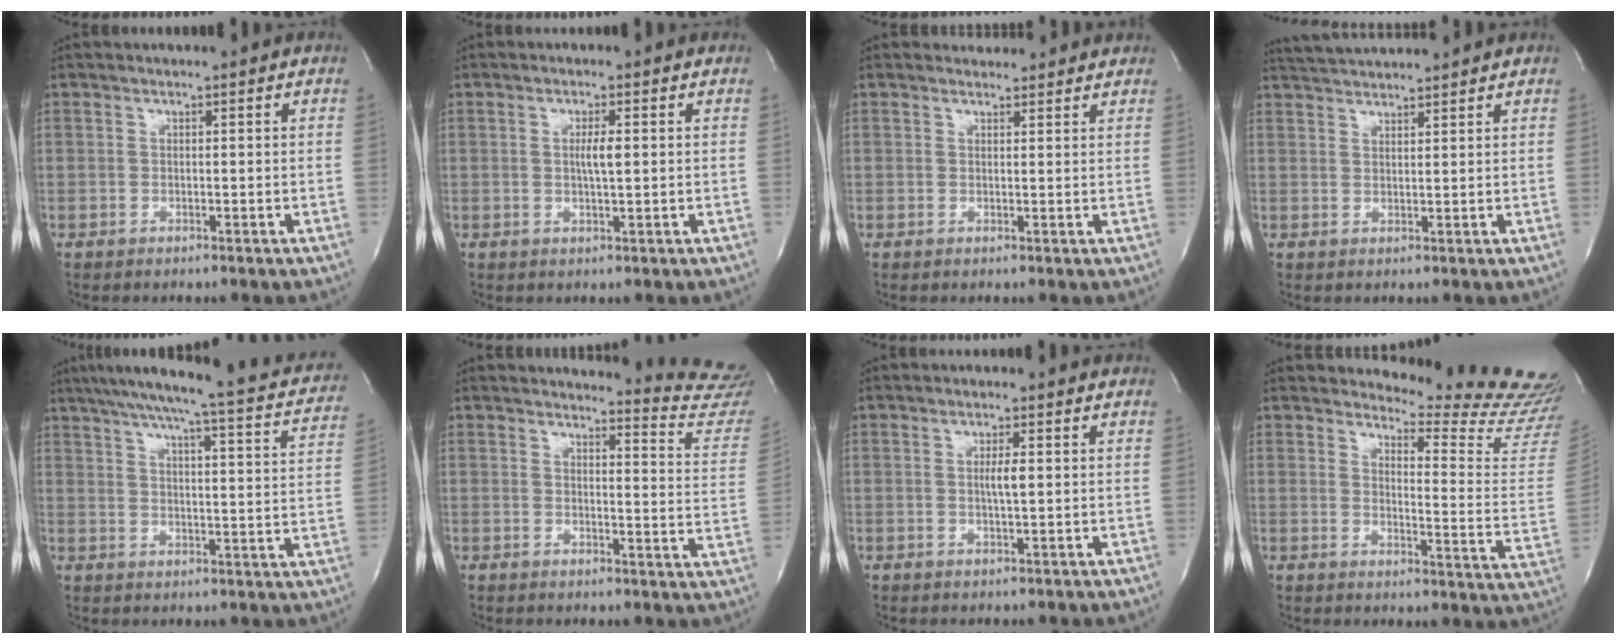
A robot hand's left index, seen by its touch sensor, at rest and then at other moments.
{"total": 2.5, "force": [0.2, 0.2, 2.5], "torque": [-0.047, -0.002, 0.002]}
{"total": 3.3, "force": [3.1, 1.0, 0.1], "torque": [-0.007, 0.009, 0.034]}
{"total": 6.4, "force": [6.2, -0.2, 1.5], "torque": [-0.037, 0.030, 0.102]}
{"total": 23.6, "force": [20.7, 2.5, 11.1], "torque": [-0.162, -0.024, 0.245]}
{"total": 12.5, "force": [12.5, -0.9, 0.1], "torque": [0.015, -0.130, 0.109]}
{"total": 2.2, "force": [0.2, 0.2, 2.2], "torque": [-0.041, -0.001, 0.001]}
{"total": 16.7, "force": [16.5, -0.3, 2.6], "torque": [-0.028, -0.161, 0.172]}